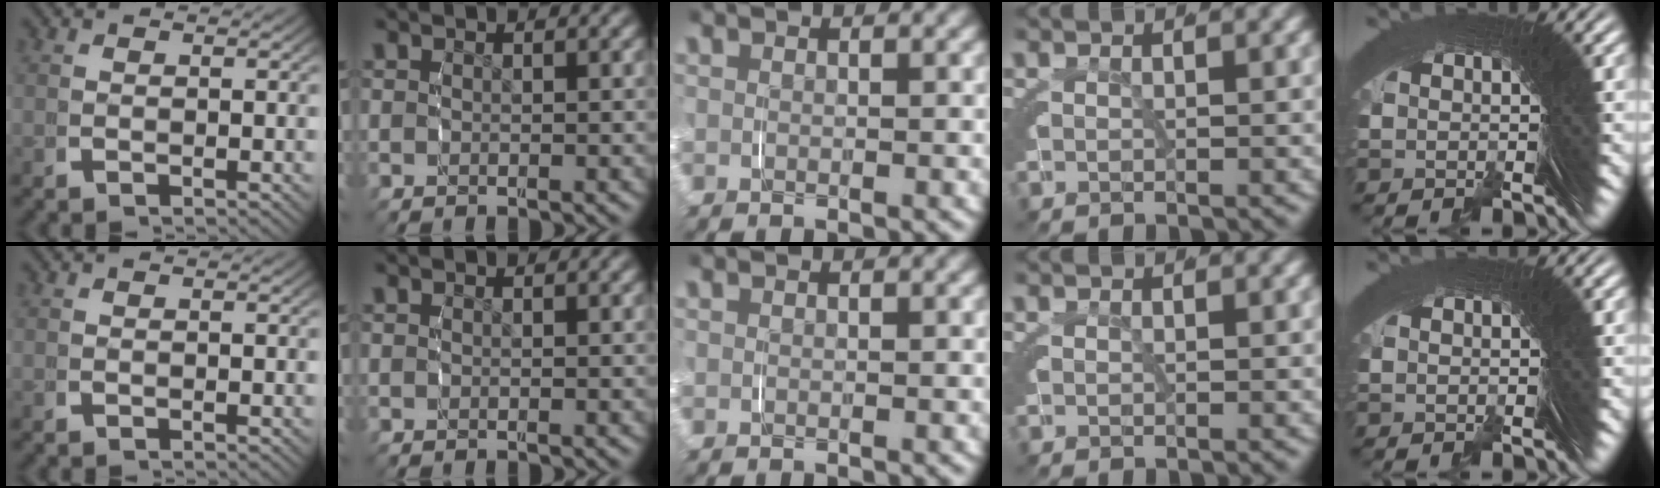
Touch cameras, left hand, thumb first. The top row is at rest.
{}